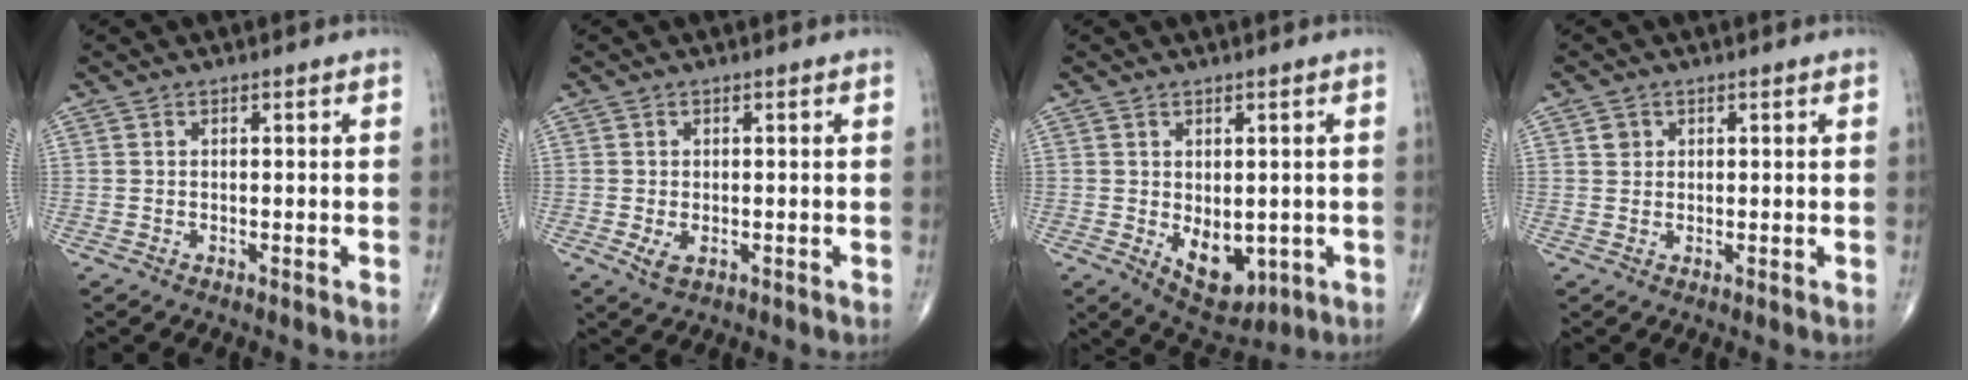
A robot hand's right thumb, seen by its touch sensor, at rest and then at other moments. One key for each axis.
{"total": 2.5, "fx": -0.6, "fy": 1.5, "fz": 1.9, "tx": -0.035, "ty": -0.003, "tz": -0.005}
{"total": 8.3, "fx": -1.6, "fy": 5.1, "fz": 6.4, "tx": -0.071, "ty": -0.009, "tz": -0.003}
{"total": 1.6, "fx": 0.6, "fy": 1.4, "fz": 0.4, "tx": 0.002, "ty": -0.002, "tz": 0.008}